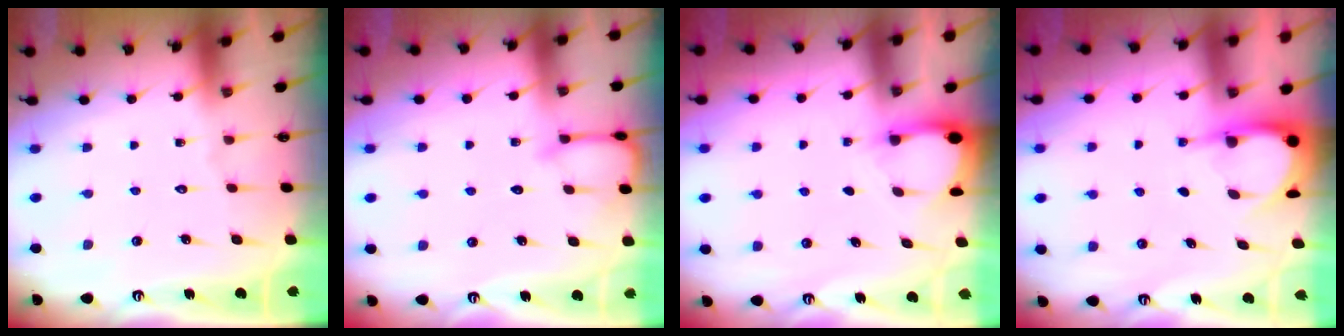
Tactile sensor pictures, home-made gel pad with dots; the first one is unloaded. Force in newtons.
{"total": 6.7, "press": 6.6, "slide": 0.6}
{"total": 3.4, "press": 3.3, "slide": 0.4}
{"total": 4.3, "press": 4.3, "slide": 0.7}